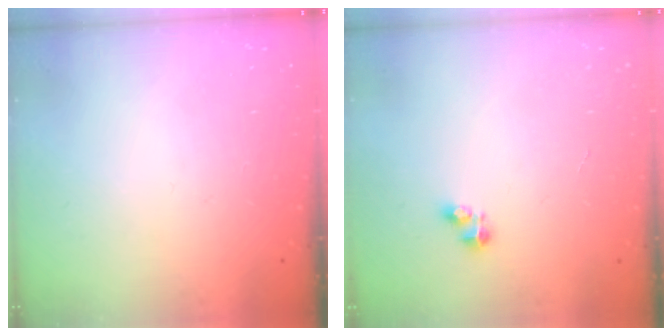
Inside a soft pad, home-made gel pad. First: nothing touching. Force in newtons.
{"total": 2.4, "press": 2.4, "slide": 0.3}